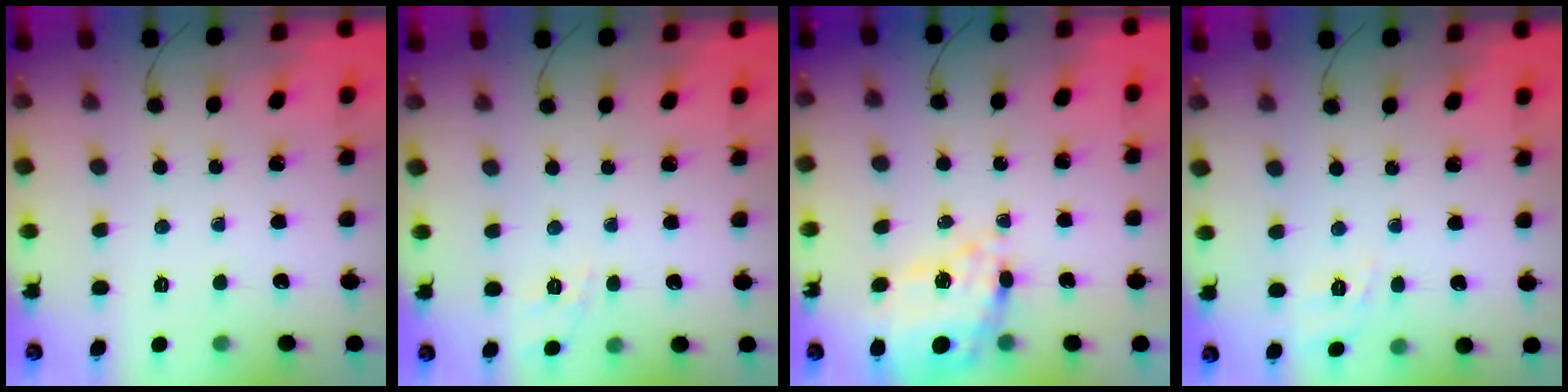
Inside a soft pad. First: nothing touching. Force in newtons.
{"total": 8.9, "press": 8.7, "slide": 1.7}
{"total": 11.6, "press": 10.9, "slide": 4.1}
{"total": 1.9, "press": 0.5, "slide": 1.8}